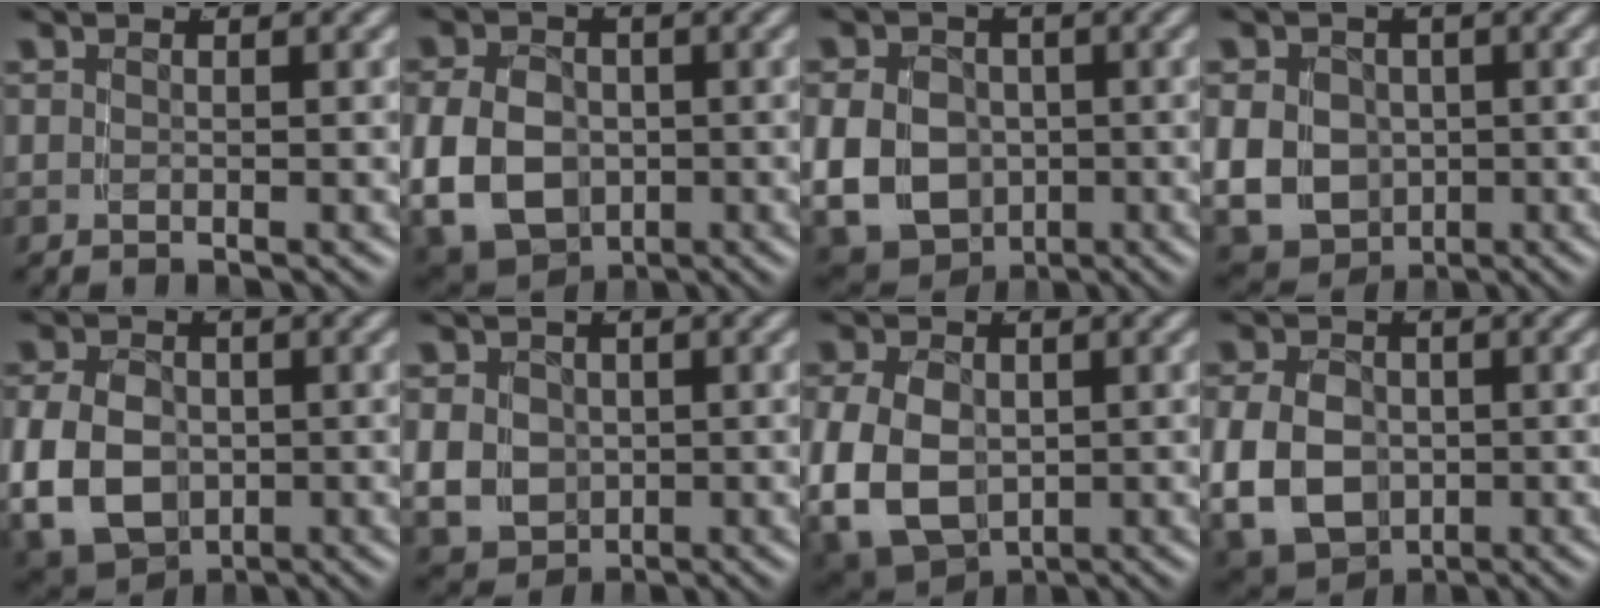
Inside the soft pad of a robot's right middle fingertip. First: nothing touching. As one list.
[{"total": 10.2, "force": [-1.4, 8.8, 4.9], "torque": [-0.117, -0.041, -0.013]}, {"total": 11.2, "force": [-2.1, 10.1, 4.4], "torque": [-0.106, -0.049, -0.027]}, {"total": 10.2, "force": [-1.7, 9.3, 3.7], "torque": [-0.094, -0.050, -0.017]}, {"total": 9.2, "force": [-1.0, 7.8, 4.8], "torque": [-0.112, -0.037, -0.005]}, {"total": 6.1, "force": [-0.5, 5.6, 2.5], "torque": [-0.061, -0.032, 0.005]}, {"total": 10.2, "force": [-1.1, 8.6, 5.4], "torque": [-0.134, -0.043, -0.002]}, {"total": 9.1, "force": [-1.1, 7.8, 4.5], "torque": [-0.107, -0.038, -0.006]}]